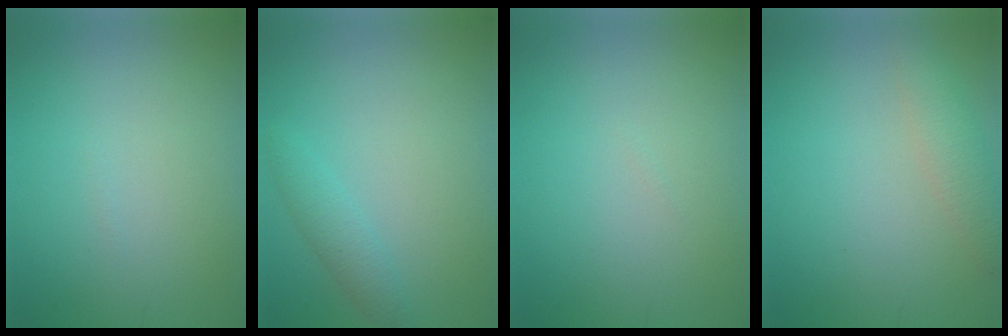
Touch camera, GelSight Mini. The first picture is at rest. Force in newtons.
{"total": 1.9, "press": 1.9, "slide": 0.1}
{"total": 0.0}
{"total": 2.4, "press": 2.4, "slide": 0.2}